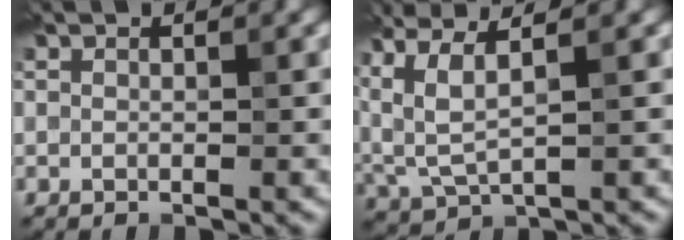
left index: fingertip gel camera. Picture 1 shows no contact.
{"total": 5.8, "force": [2.7, 2.1, 4.8], "torque": [-0.115, 0.009, 0.062]}